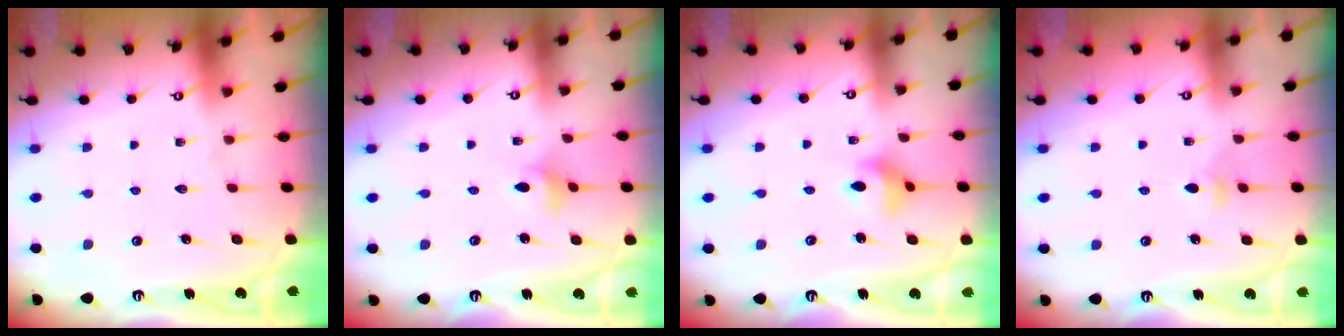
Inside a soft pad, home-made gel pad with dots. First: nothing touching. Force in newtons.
{"total": 2.4, "press": 2.4, "slide": 0.4}
{"total": 5.5, "press": 5.4, "slide": 0.7}
{"total": 4.2, "press": 4.1, "slide": 0.9}